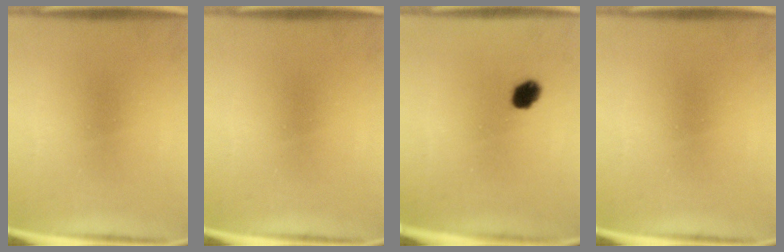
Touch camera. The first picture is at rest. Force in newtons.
{"total": 0.0}
{"total": 4.0}
{"total": 0.0}